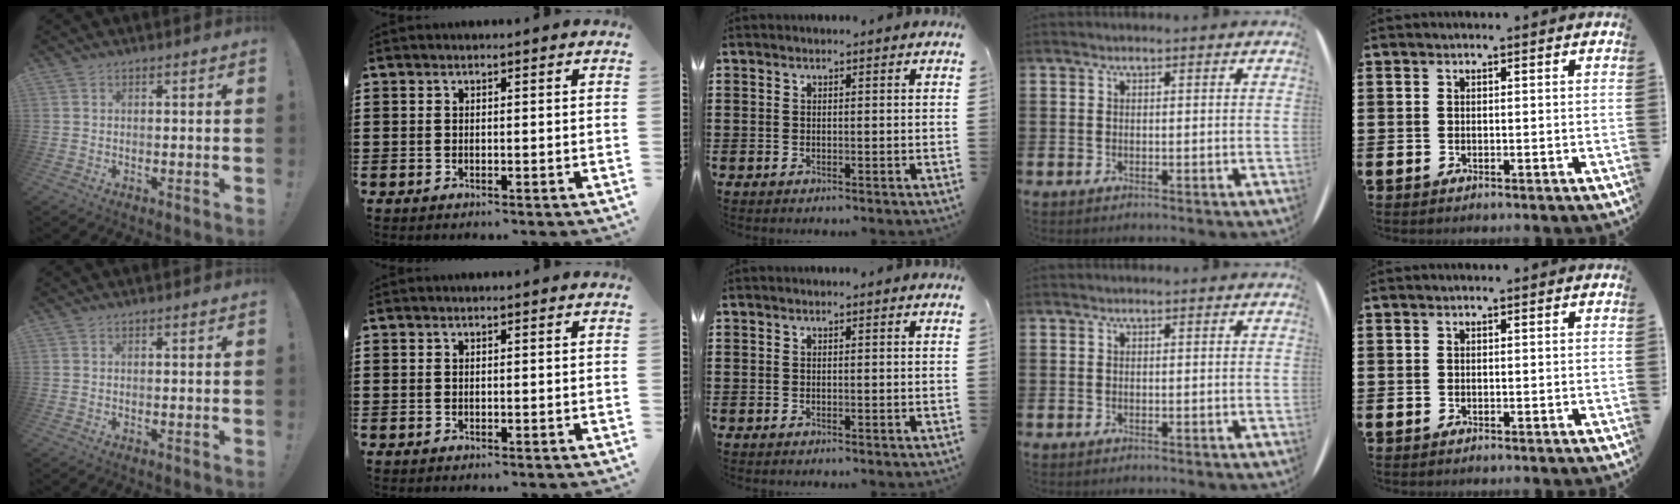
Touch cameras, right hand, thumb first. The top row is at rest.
{}